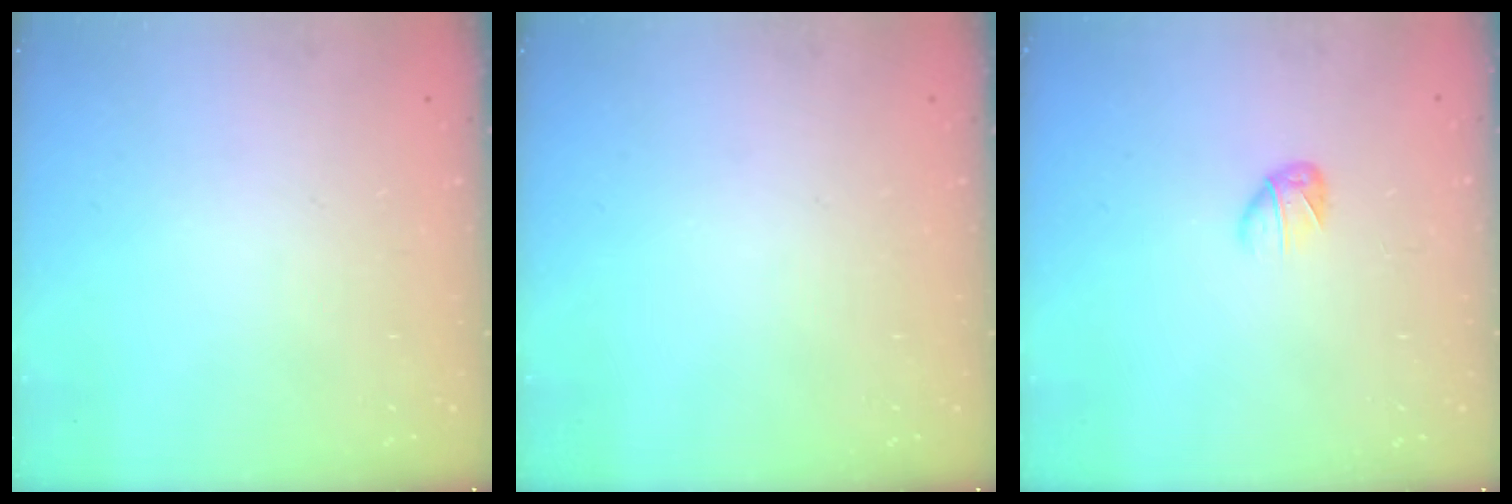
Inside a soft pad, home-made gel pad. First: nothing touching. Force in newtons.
{"total": 0.0}
{"total": 3.4, "press": 3.3, "slide": 0.8}